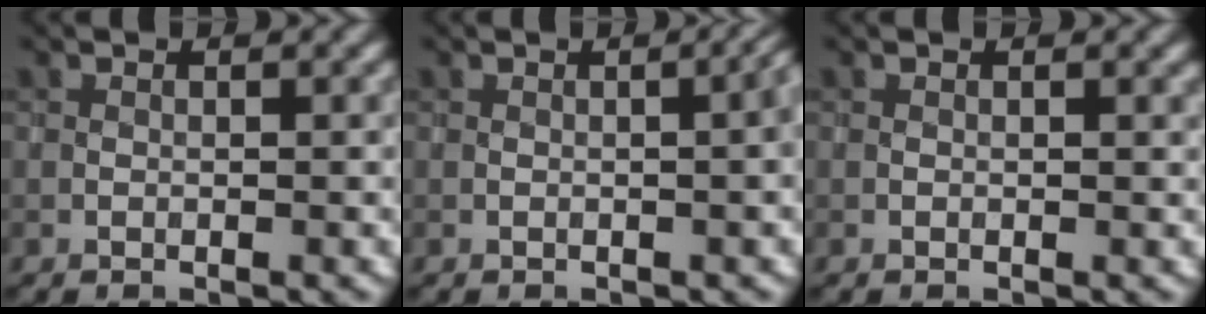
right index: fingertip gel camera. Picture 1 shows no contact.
{"total": 3.1, "force": [0.0, 1.0, 2.9], "torque": [-0.022, 0.011, 0.002]}
{"total": 0.0}